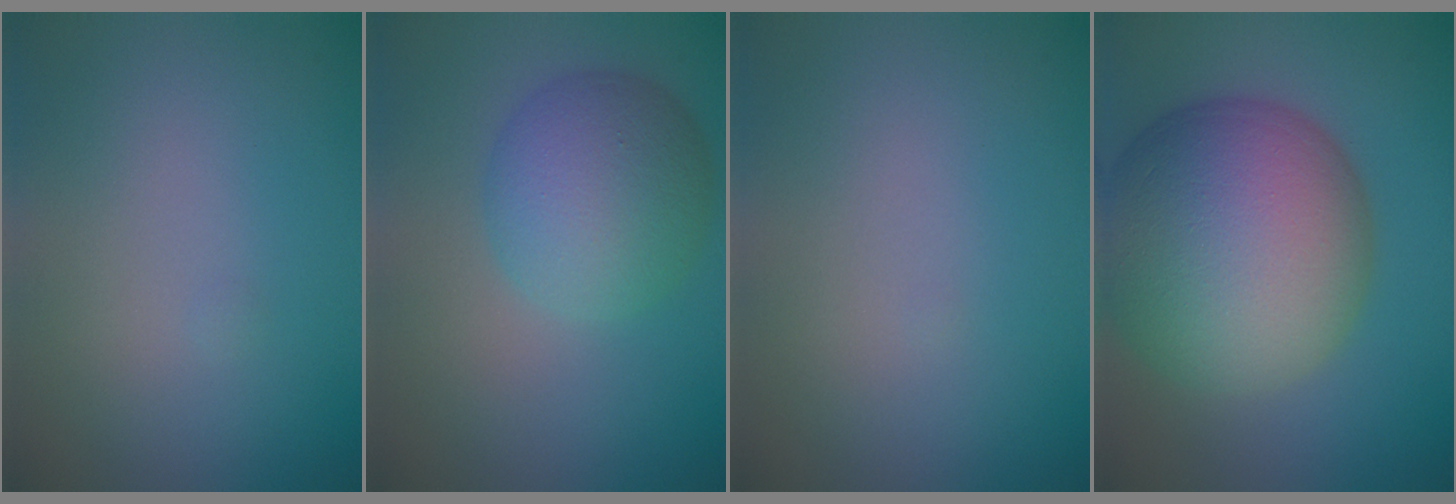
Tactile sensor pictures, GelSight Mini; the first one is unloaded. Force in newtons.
{"total": 6.1, "press": 6.1, "slide": 0.1}
{"total": 0.0}
{"total": 14.2, "press": 14.2, "slide": 0.5}